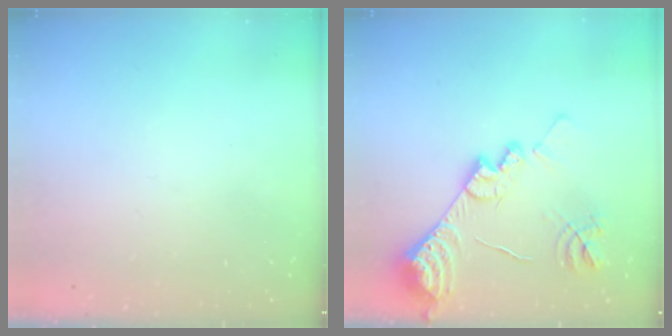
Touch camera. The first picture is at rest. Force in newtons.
{"total": 18.4, "press": 18.3, "slide": 1.5}